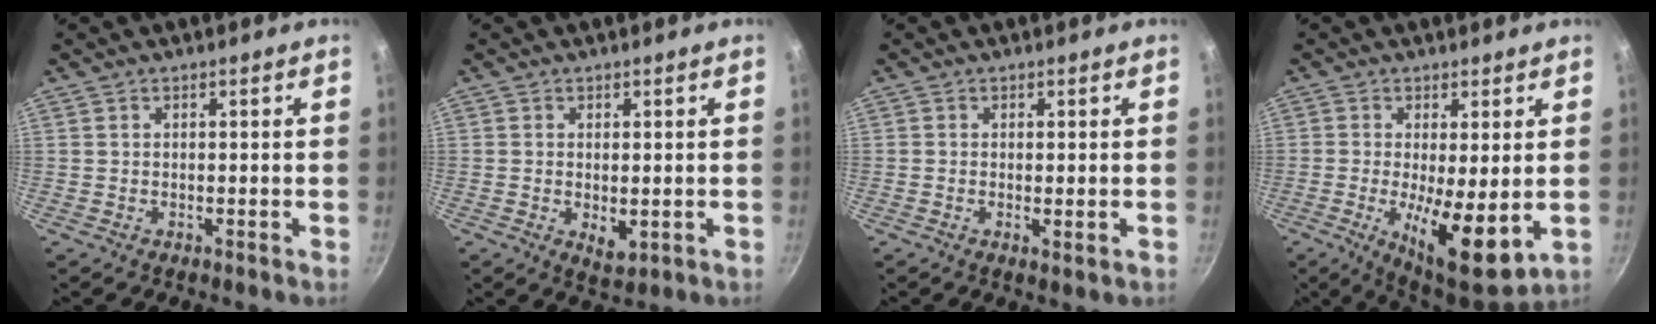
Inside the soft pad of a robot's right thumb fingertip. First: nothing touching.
{"total": 3.8, "force": [-0.4, 2.0, 3.2], "torque": [-0.049, -0.012, -0.001]}
{"total": 1.7, "force": [-0.2, 0.3, 1.6], "torque": [-0.034, -0.005, -0.005]}
{"total": 11.4, "force": [-1.2, 3.4, 10.9], "torque": [-0.174, -0.018, -0.010]}